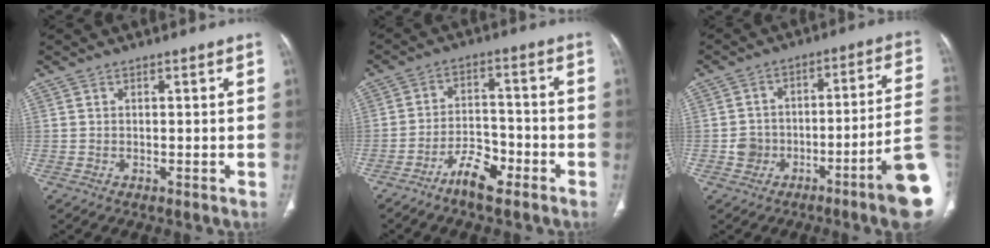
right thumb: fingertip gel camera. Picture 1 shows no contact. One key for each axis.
{"total": 10.3, "fx": -6.8, "fy": 4.1, "fz": 6.5, "tx": -0.109, "ty": 0.050, "tz": -0.123}
{"total": 14.7, "fx": -6.1, "fy": 3.2, "fz": 13.0, "tx": -0.164, "ty": 0.064, "tz": -0.090}